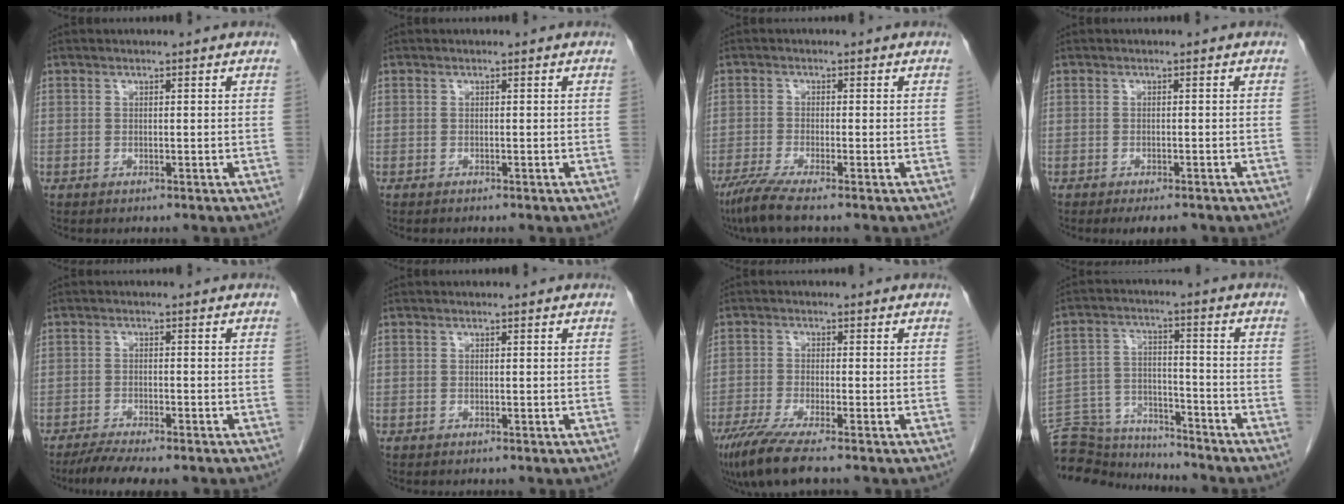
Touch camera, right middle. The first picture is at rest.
{"total": 0.0}
{"total": 4.7, "force": [-3.5, -0.4, 3.2], "torque": [-0.064, -0.015, -0.071]}
{"total": 3.3, "force": [-2.6, 1.0, 1.8], "torque": [-0.021, -0.007, -0.034]}
{"total": 7.1, "force": [-5.9, 1.0, 3.8], "torque": [-0.058, -0.013, -0.093]}
{"total": 0.0}
{"total": 7.5, "force": [-5.7, -0.1, 4.9], "torque": [-0.084, -0.022, -0.100]}
{"total": 15.3, "force": [-14.7, 3.2, 2.8], "torque": [-0.052, 0.030, -0.229]}